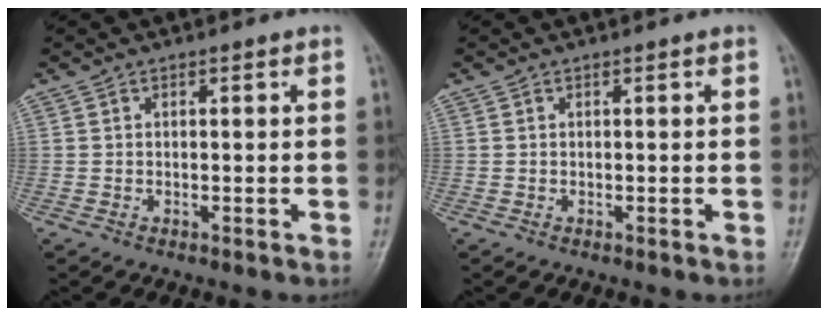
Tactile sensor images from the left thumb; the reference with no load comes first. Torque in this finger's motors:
{"motor_torque": [0.00, 0.00, 0.00, -0.02, 0.00]}